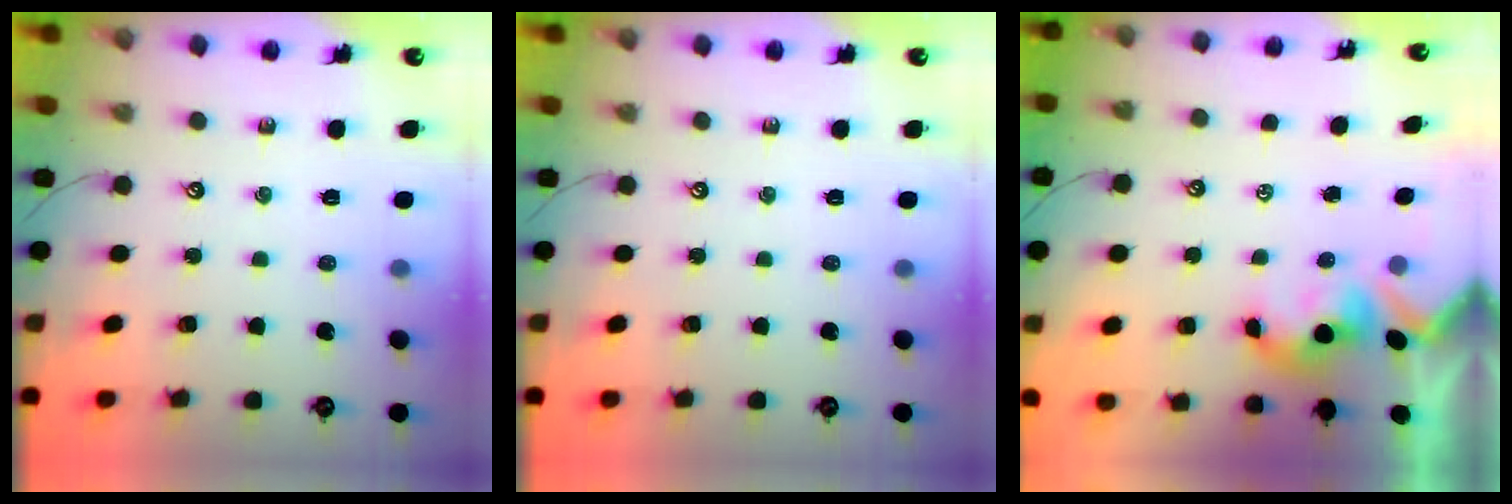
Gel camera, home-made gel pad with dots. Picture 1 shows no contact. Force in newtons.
{"total": 0.0}
{"total": 1.7, "press": 1.5, "slide": 0.7}